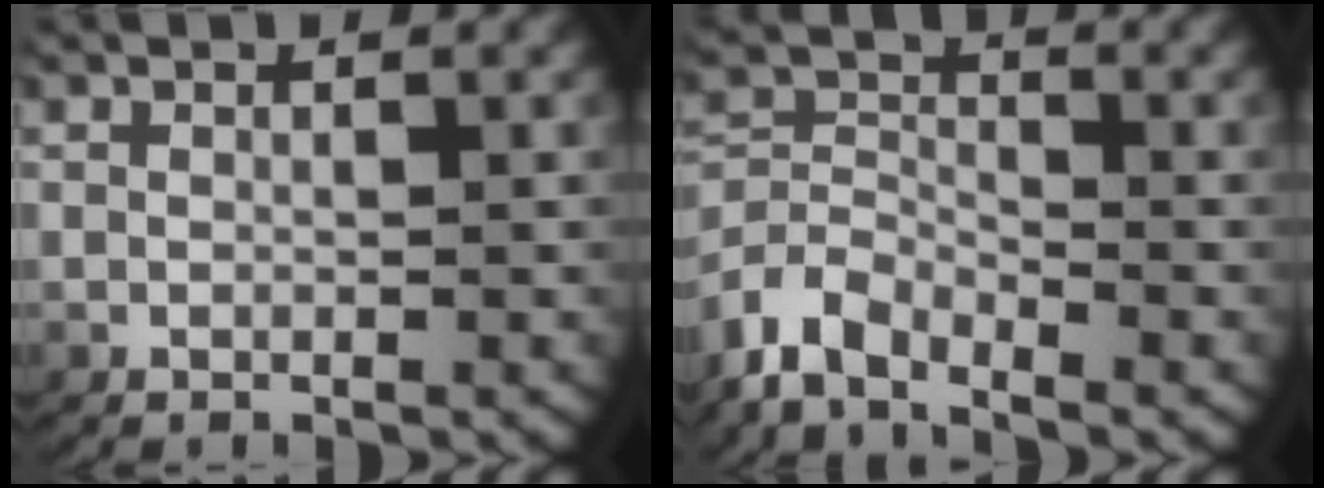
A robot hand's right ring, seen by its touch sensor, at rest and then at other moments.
{"total": 5.6, "force": [-3.3, 4.1, 2.1], "torque": [-0.060, -0.027, -0.054]}